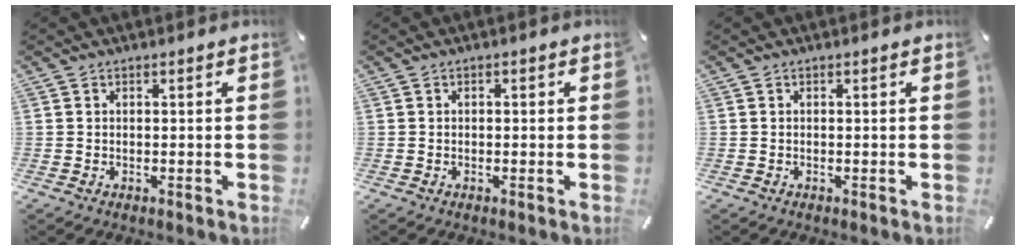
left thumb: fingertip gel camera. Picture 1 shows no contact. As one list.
[{"total": 0.6, "force": [-0.1, 0.5, 0.3], "torque": [-0.005, 0.002, -0.003]}, {"total": 0.0}]